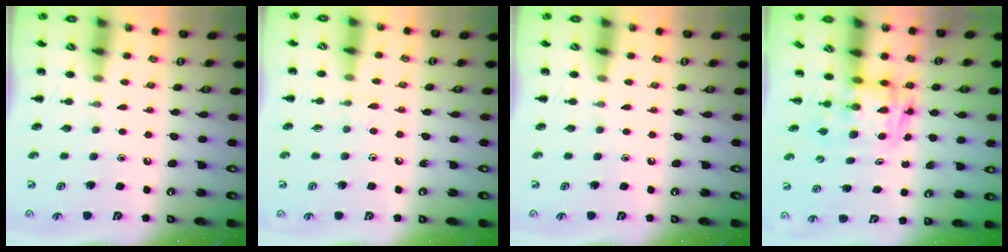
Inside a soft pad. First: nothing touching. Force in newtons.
{"total": 4.3, "press": 4.0, "slide": 1.5}
{"total": 0.0}
{"total": 2.8, "press": 2.8, "slide": 0.5}